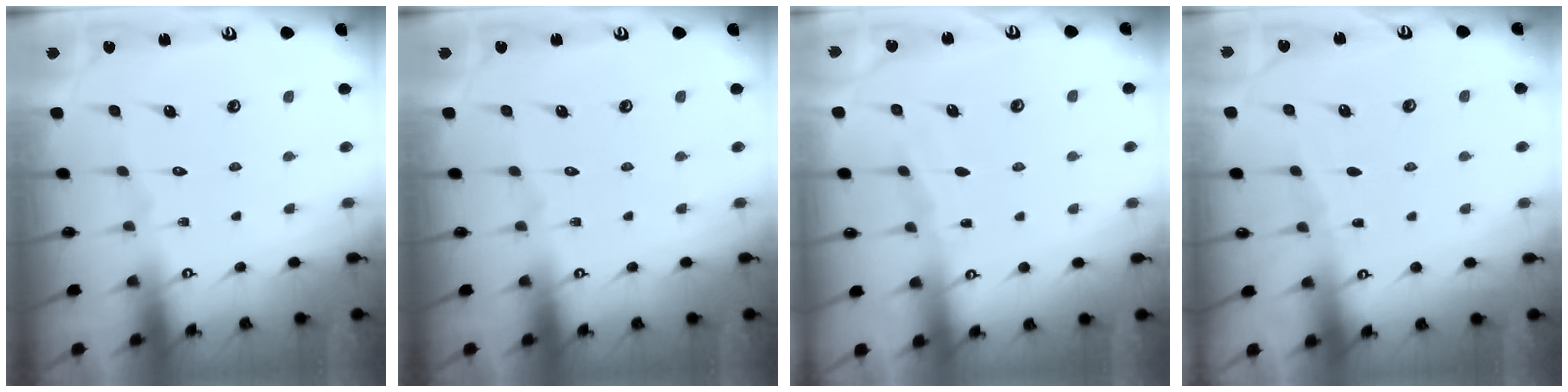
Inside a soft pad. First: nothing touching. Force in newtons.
{"total": 0.0}
{"total": 3.0, "press": 3.0, "slide": 0.4}
{"total": 2.7, "press": 2.7, "slide": 0.4}